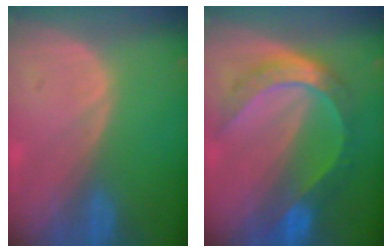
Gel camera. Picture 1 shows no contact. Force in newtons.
{"total": 8.4, "press": 8.3, "slide": 0.9}